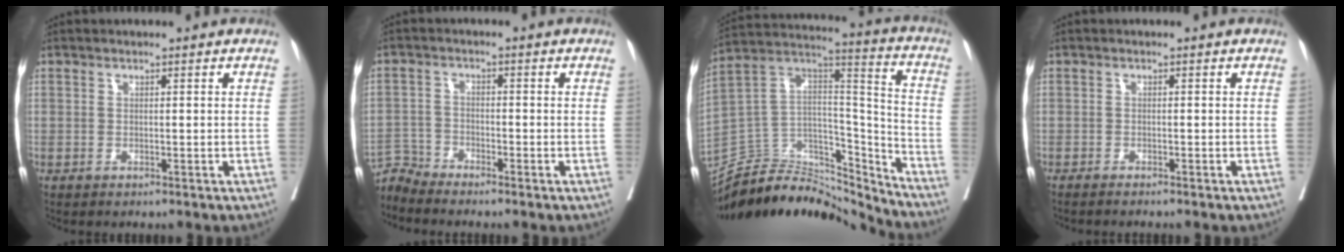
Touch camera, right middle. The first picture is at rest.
{"total": 3.6, "force": [-3.3, -0.8, -1.1], "torque": [0.026, -0.011, -0.063]}
{"total": 24.7, "force": [-23.5, 5.2, 5.6], "torque": [-0.130, 0.026, -0.384]}
{"total": 2.4, "force": [-2.1, -0.2, 1.2], "torque": [-0.011, 0.001, -0.027]}